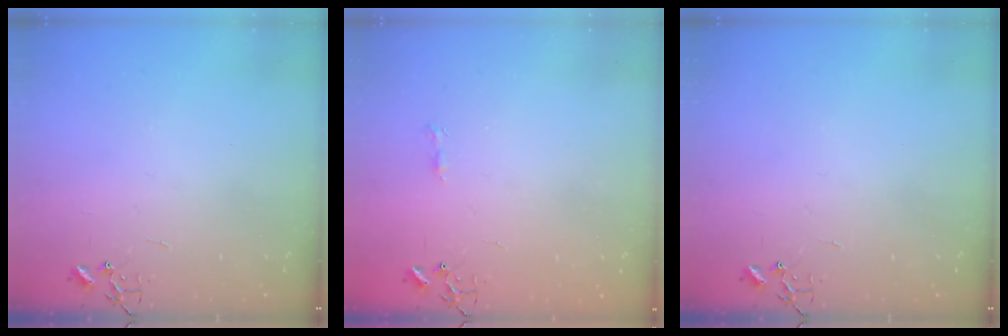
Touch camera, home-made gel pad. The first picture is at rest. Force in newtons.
{"total": 5.0, "press": 4.9, "slide": 0.6}
{"total": 0.0}